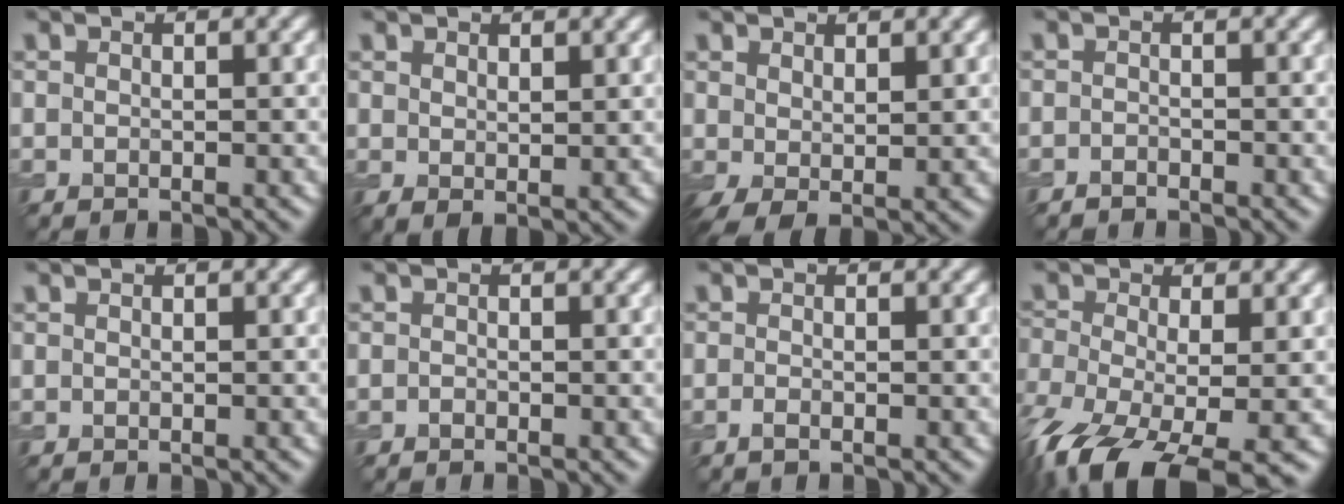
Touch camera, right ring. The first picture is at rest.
{"total": 1.6, "force": [1.0, 0.6, 1.1], "torque": [-0.020, -0.004, 0.022]}
{"total": 2.9, "force": [0.8, 1.4, 2.5], "torque": [-0.055, -0.003, 0.017]}
{"total": 0.6, "force": [-0.6, 0.1, 0.1], "torque": [-0.001, 0.001, -0.011]}
{"total": 0.0}
{"total": 0.0}
{"total": 0.6, "force": [-0.4, 0.2, 0.5], "torque": [-0.011, -0.003, -0.009]}
{"total": 10.4, "force": [-5.2, 4.3, 7.9], "torque": [-0.158, -0.034, -0.094]}